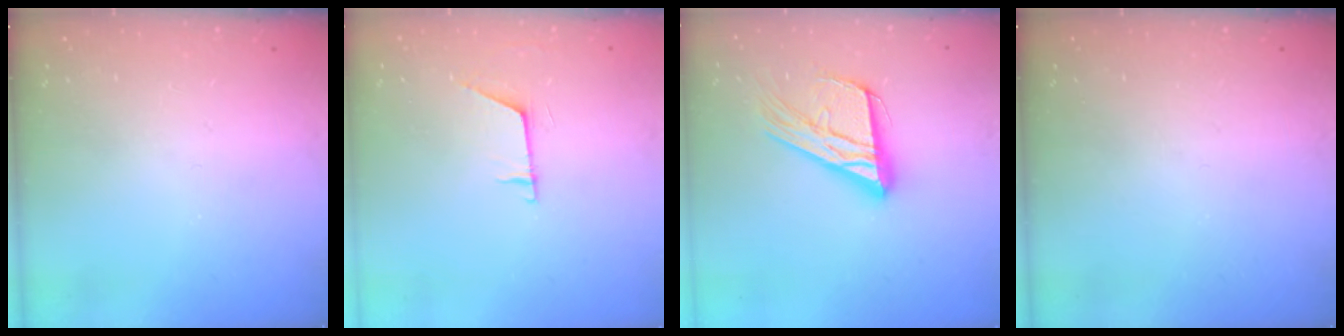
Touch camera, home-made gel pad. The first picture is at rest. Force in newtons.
{"total": 6.1, "press": 6.1, "slide": 0.5}
{"total": 18.1, "press": 18.0, "slide": 1.6}
{"total": 0.0}